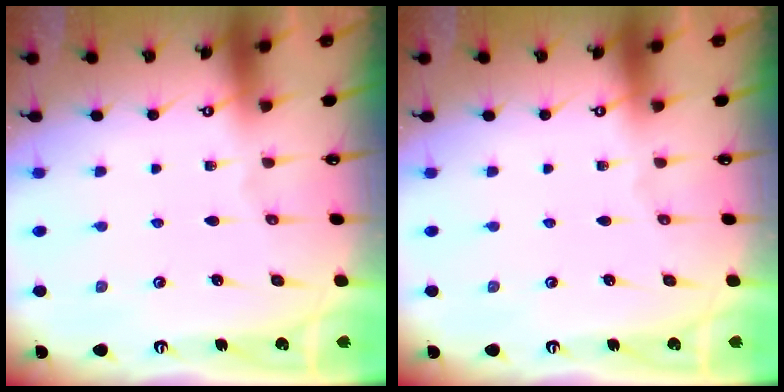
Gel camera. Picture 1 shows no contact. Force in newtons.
{"total": 0.0}